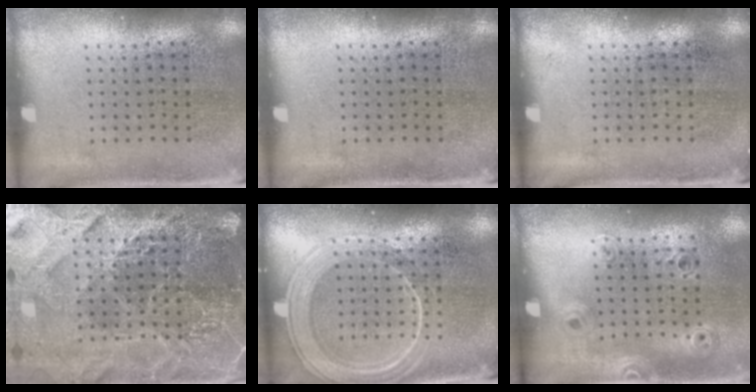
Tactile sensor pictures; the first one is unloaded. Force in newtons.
{"total": 0.0}
{"total": 0.0}
{"total": 5.5, "press": 4.9, "slide": 2.6}
{"total": 3.0, "press": 2.9, "slide": 0.5}
{"total": 0.9, "press": 0.9, "slide": 0.2}